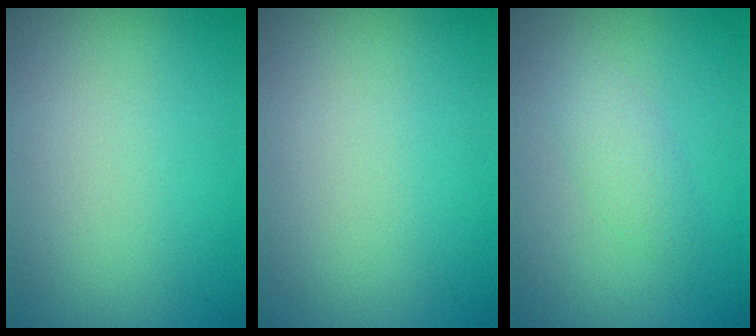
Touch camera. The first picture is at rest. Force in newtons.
{"total": 0.0}
{"total": 1.7, "press": 1.7, "slide": 0.1}